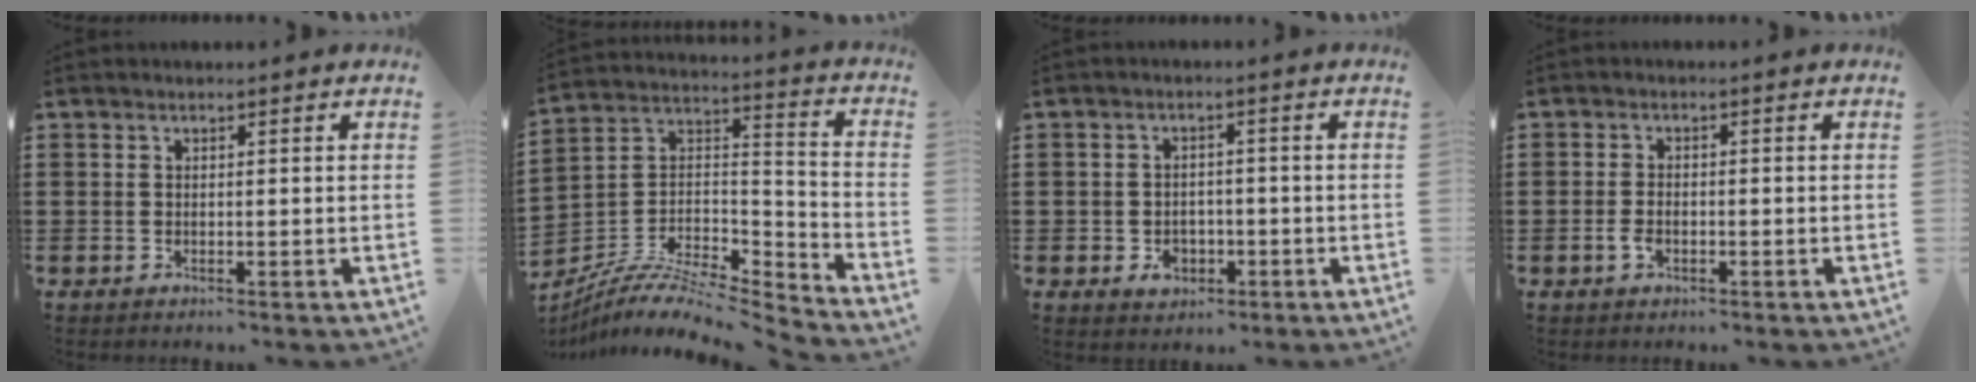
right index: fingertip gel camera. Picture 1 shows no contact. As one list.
[{"total": 6.9, "force": [-5.7, 1.7, 3.5], "torque": [-0.082, -0.011, -0.121]}, {"total": 2.4, "force": [-1.2, 1.7, 1.2], "torque": [-0.027, -0.003, -0.024]}, {"total": 2.0, "force": [-0.9, 0.9, 1.6], "torque": [-0.040, -0.004, -0.017]}]